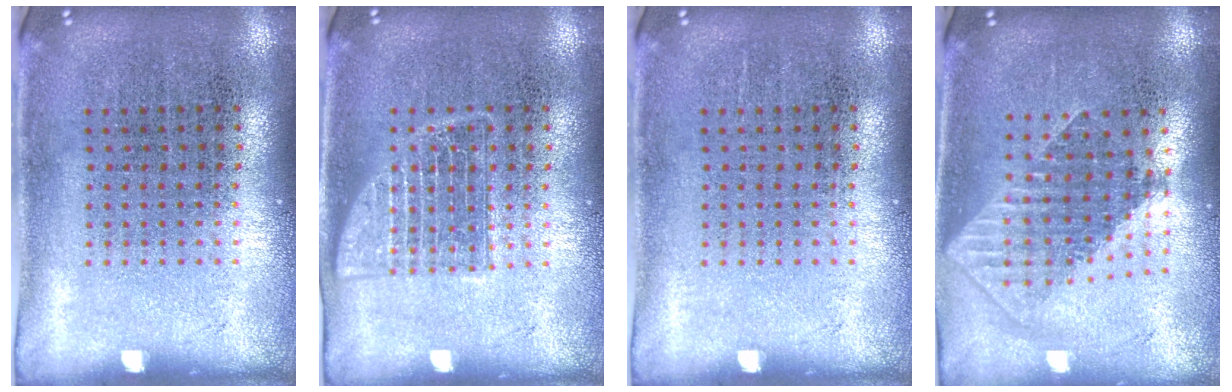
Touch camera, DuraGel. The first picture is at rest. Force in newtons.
{"total": 2.3, "press": 2.3, "slide": 0.3}
{"total": 0.0}
{"total": 1.8, "press": 1.4, "slide": 1.0}